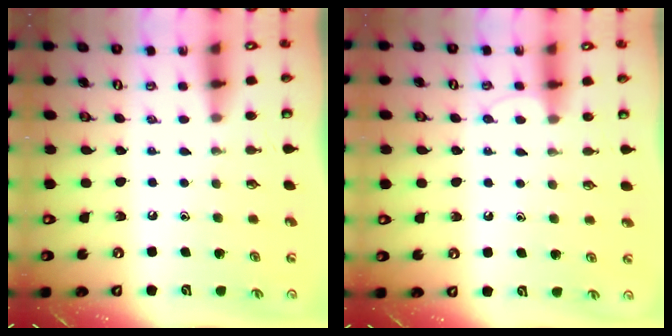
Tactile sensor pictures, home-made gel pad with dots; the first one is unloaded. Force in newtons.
{"total": 4.8, "press": 4.8, "slide": 0.5}